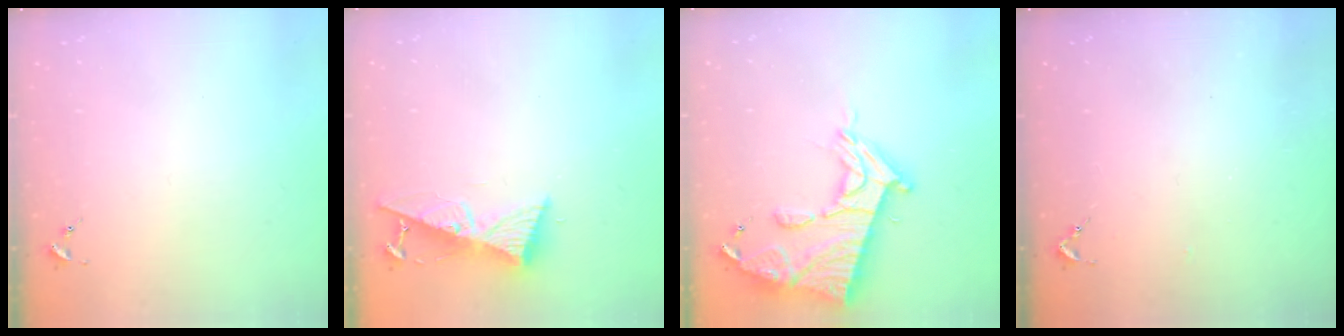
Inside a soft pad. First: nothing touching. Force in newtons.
{"total": 10.6, "press": 10.5, "slide": 1.2}
{"total": 19.3, "press": 19.3, "slide": 1.6}
{"total": 2.6, "press": 2.5, "slide": 0.3}